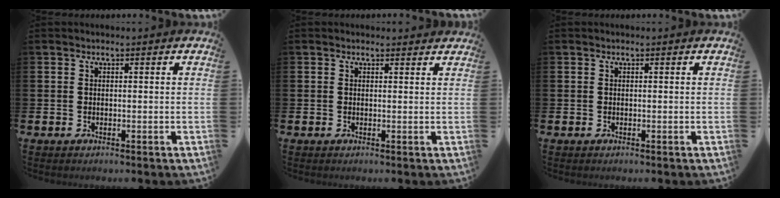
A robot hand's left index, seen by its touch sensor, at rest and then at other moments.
{"total": 0.6, "force": [0.6, 0.3, 0.1], "torque": [0.008, 0.000, 0.008]}
{"total": 0.0}